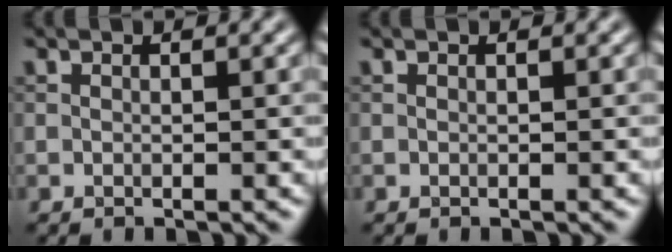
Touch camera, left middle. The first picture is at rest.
{"total": 0.0}